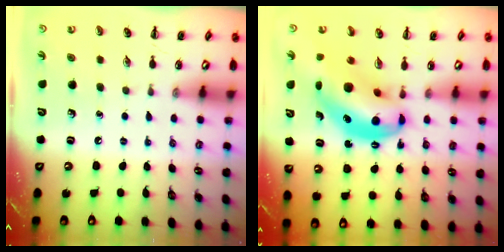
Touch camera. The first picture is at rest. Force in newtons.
{"total": 11.4, "press": 11.0, "slide": 2.9}